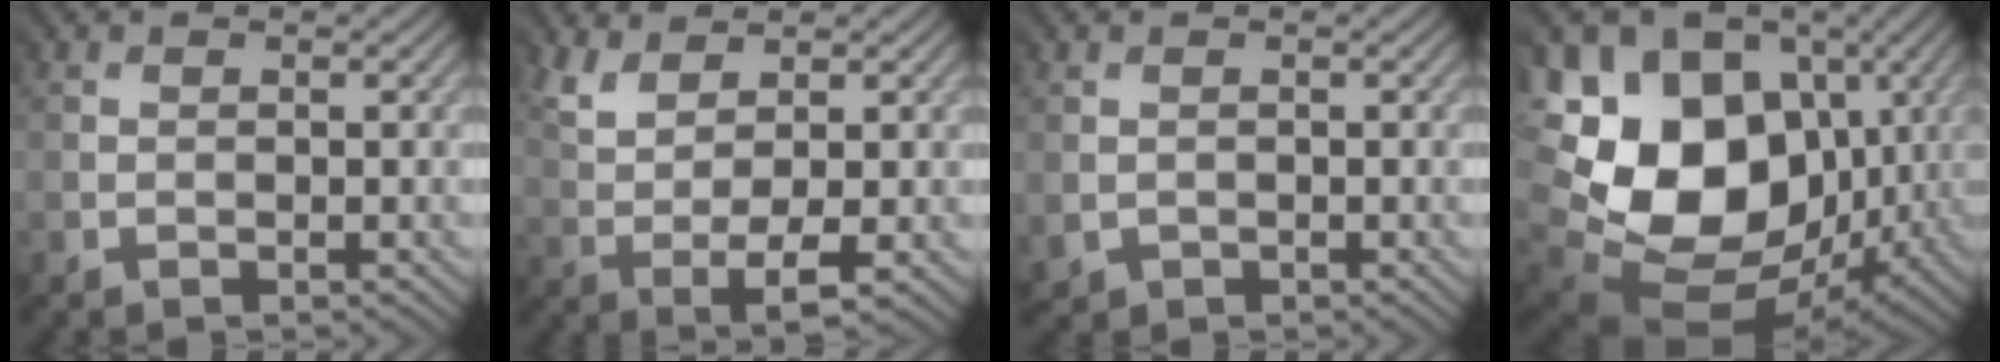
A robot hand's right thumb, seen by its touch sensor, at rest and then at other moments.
{"total": 5.0, "force": [2.4, 1.6, 4.0], "torque": [-0.090, -0.003, 0.051]}
{"total": 1.0, "force": [-0.1, 1.0, -0.3], "torque": [0.000, -0.004, -0.001]}
{"total": 18.1, "force": [2.2, 14.3, 10.8], "torque": [-0.245, -0.026, 0.078]}